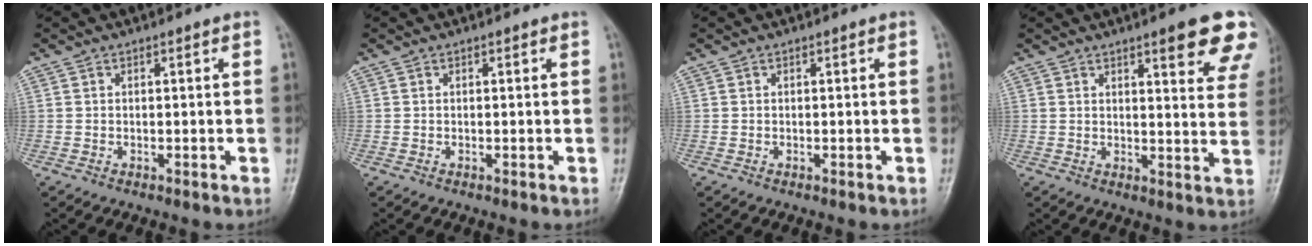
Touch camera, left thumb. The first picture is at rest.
{"total": 0.0}
{"total": 0.0}
{"total": 12.4, "force": [7.8, 3.0, 9.1], "torque": [-0.078, -0.034, 0.085]}